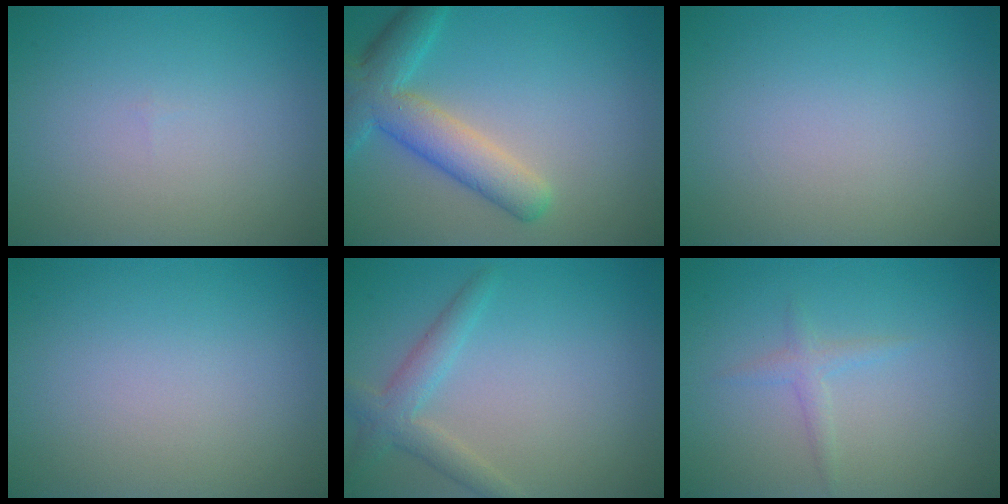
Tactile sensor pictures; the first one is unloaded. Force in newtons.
{"total": 5.8, "press": 5.8, "slide": 0.3}
{"total": 0.0}
{"total": 0.0}
{"total": 2.7, "press": 2.7, "slide": 0.3}
{"total": 1.2, "press": 1.2, "slide": 0.1}